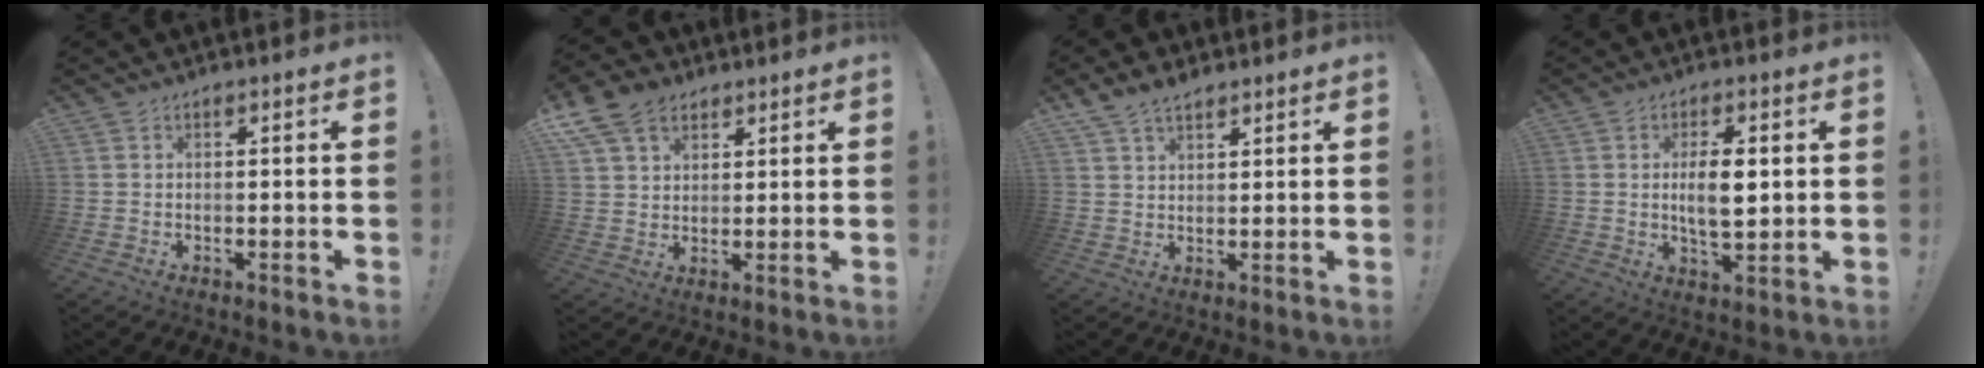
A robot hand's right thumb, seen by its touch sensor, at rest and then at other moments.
{"total": 11.1, "force": [6.4, 7.6, 5.0], "torque": [-0.080, -0.025, 0.126]}
{"total": 5.6, "force": [4.5, 2.5, 2.3], "torque": [-0.040, -0.021, 0.086]}
{"total": 8.4, "force": [0.9, 3.5, 7.6], "torque": [-0.134, -0.011, 0.004]}